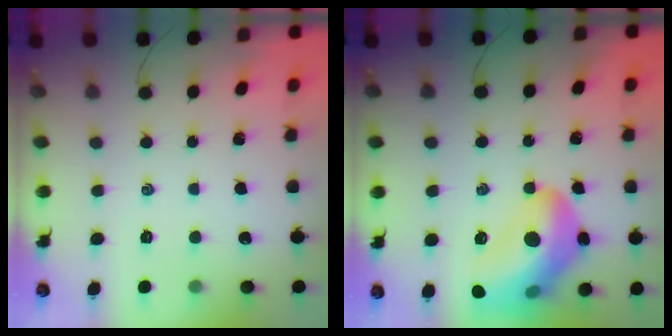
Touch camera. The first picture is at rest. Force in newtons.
{"total": 20.0, "press": 19.8, "slide": 2.9}